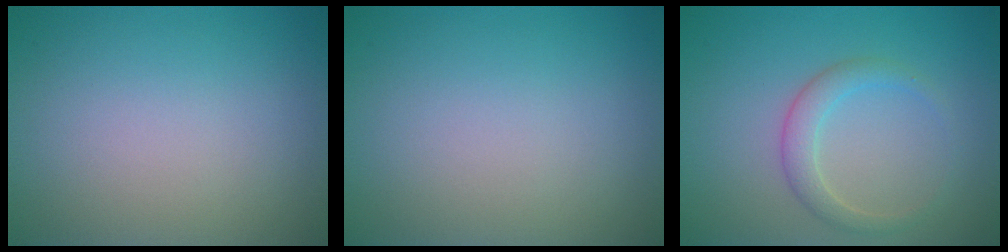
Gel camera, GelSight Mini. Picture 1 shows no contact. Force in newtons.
{"total": 0.0}
{"total": 2.2, "press": 2.2, "slide": 0.1}